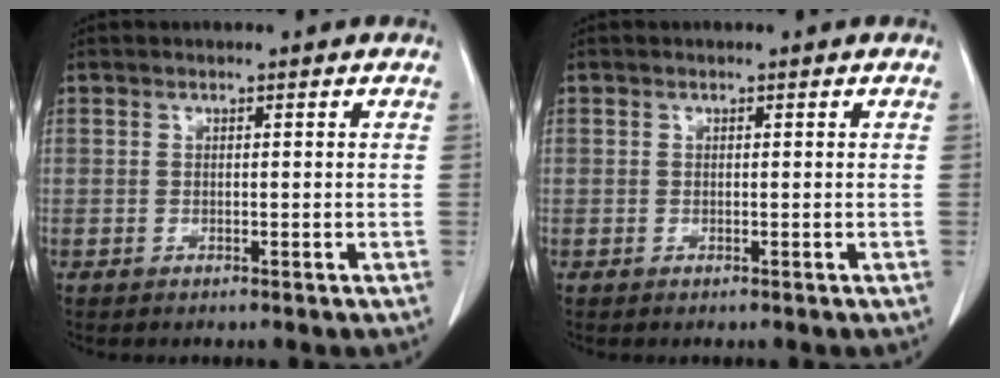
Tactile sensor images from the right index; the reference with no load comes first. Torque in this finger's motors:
{"motor_torque": [-0.28, 0.03, -0.71, -0.13]}